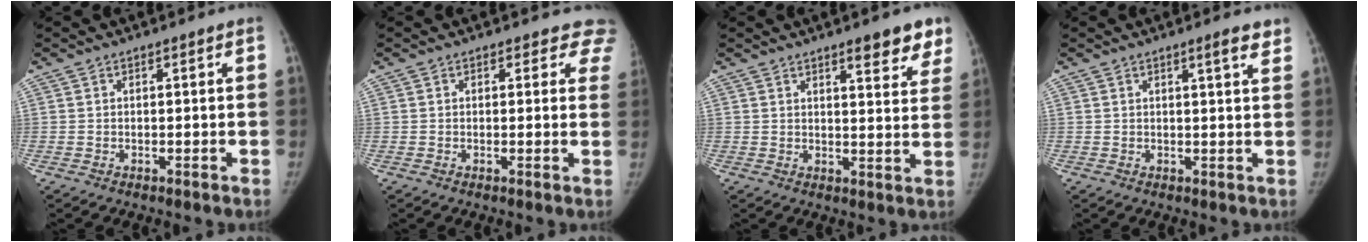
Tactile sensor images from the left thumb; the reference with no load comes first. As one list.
[{"total": 4.7, "force": [4.0, 2.5, 0.1], "torque": [0.048, -0.013, 0.015]}, {"total": 7.9, "force": [5.5, 2.4, 5.2], "torque": [-0.037, -0.030, 0.069]}, {"total": 3.5, "force": [2.3, 0.4, 2.6], "torque": [-0.031, -0.012, 0.031]}]